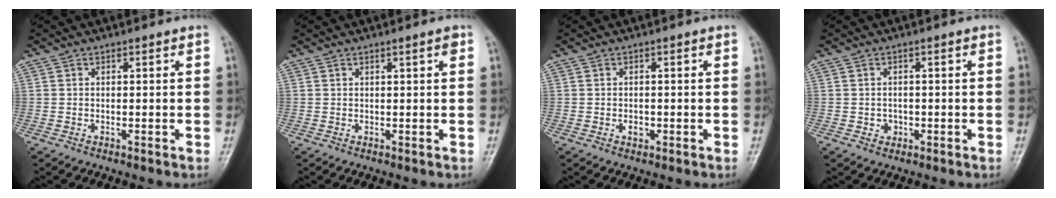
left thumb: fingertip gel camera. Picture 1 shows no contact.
{"total": 1.4, "force": [0.7, 0.1, 1.2], "torque": [-0.019, -0.001, 0.010]}
{"total": 1.3, "force": [-0.4, 1.0, 0.8], "torque": [-0.007, 0.001, -0.007]}
{"total": 1.8, "force": [-0.5, 1.6, 0.5], "torque": [0.002, 0.005, -0.005]}